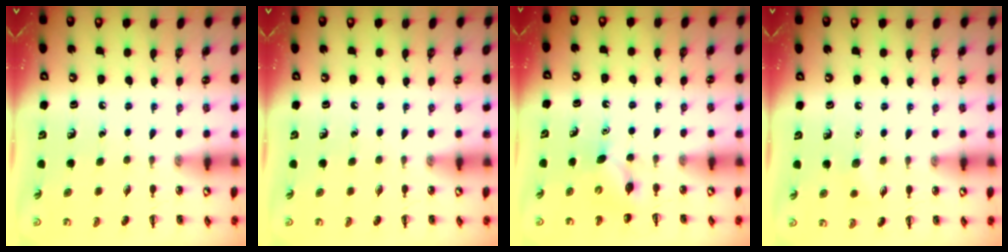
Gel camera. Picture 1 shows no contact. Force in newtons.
{"total": 0.0}
{"total": 3.7, "press": 3.6, "slide": 0.9}
{"total": 5.4, "press": 5.1, "slide": 1.5}